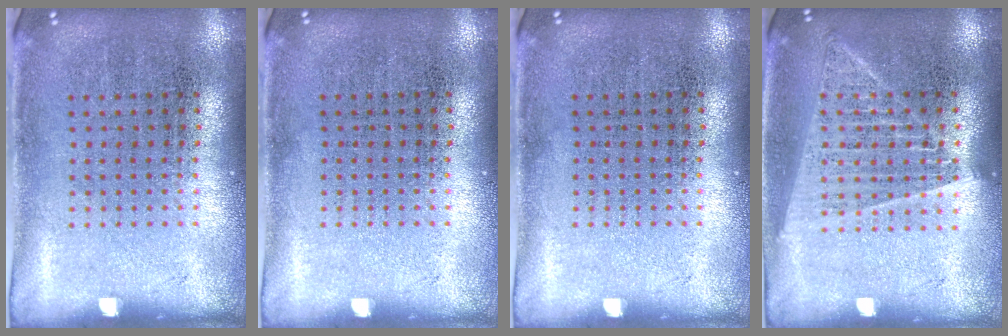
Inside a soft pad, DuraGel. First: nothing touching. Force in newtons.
{"total": 0.0}
{"total": 0.0}
{"total": 1.4, "press": 1.3, "slide": 0.5}